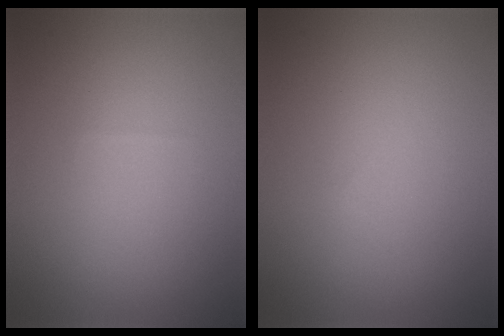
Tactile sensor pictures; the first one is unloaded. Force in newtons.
{"total": 0.0}